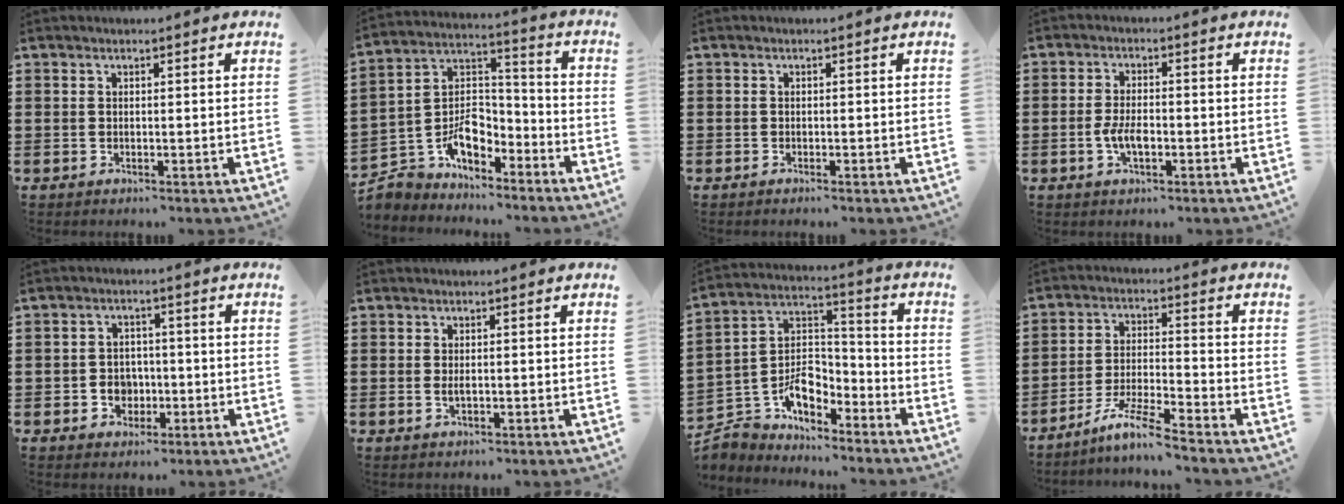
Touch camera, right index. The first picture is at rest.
{"total": 8.2, "force": [-4.7, 5.4, 3.9], "torque": [-0.090, 0.005, -0.089]}
{"total": 0.5, "force": [-0.5, 0.1, 0.1], "torque": [-0.002, 0.001, -0.011]}
{"total": 3.9, "force": [-1.1, 1.8, 3.3], "torque": [-0.080, -0.002, -0.026]}
{"total": 3.6, "force": [-1.2, 3.2, 1.3], "torque": [-0.033, 0.006, -0.026]}
{"total": 1.6, "force": [-0.2, 0.7, 1.5], "torque": [-0.028, 0.000, -0.004]}
{"total": 7.6, "force": [-4.6, 5.0, 3.5], "torque": [-0.083, 0.003, -0.088]}
{"total": 7.0, "force": [-6.0, -0.3, 3.6], "torque": [-0.088, -0.013, -0.119]}